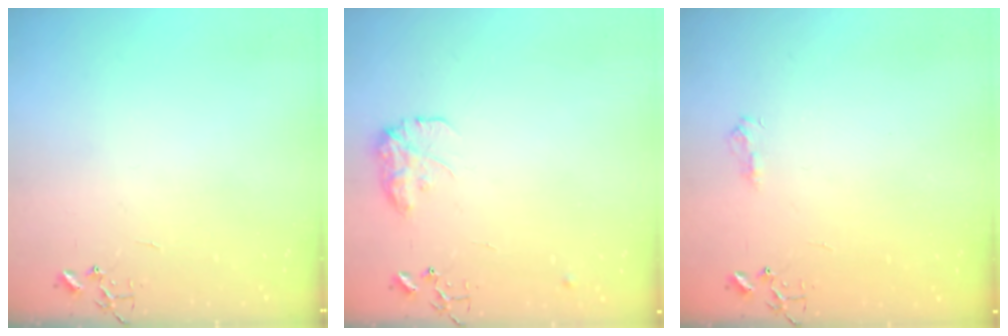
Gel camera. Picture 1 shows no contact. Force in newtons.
{"total": 10.8, "press": 10.8, "slide": 0.6}
{"total": 7.3, "press": 7.2, "slide": 0.8}